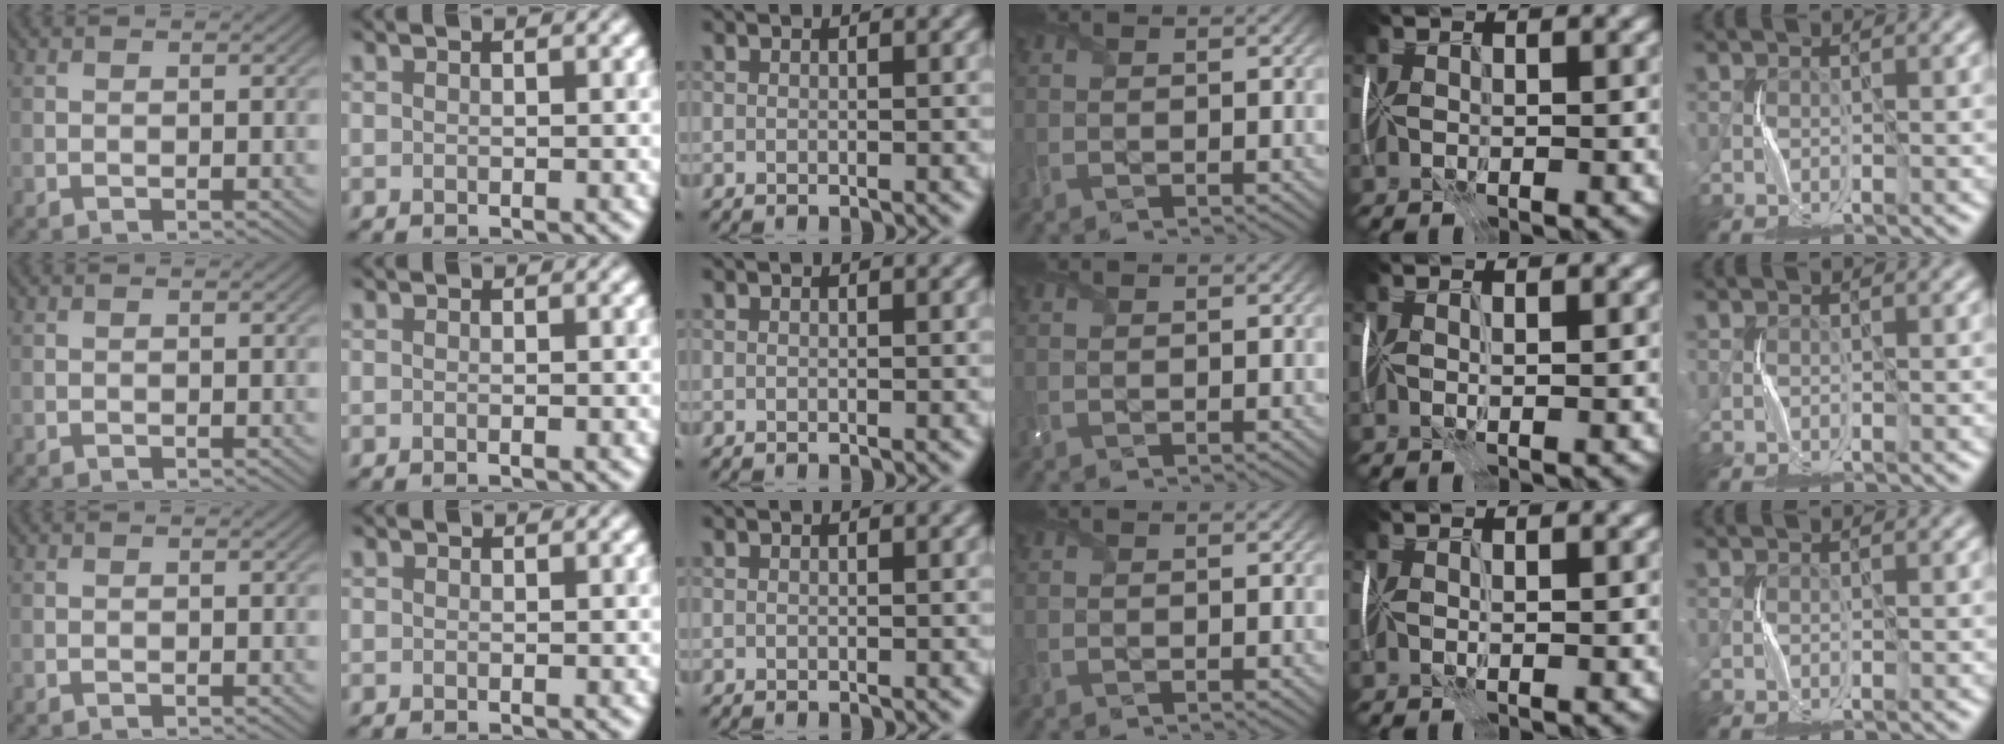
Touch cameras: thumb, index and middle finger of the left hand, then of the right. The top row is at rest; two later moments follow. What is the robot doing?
{"motion": "fold", "object": "plastic wrap"}